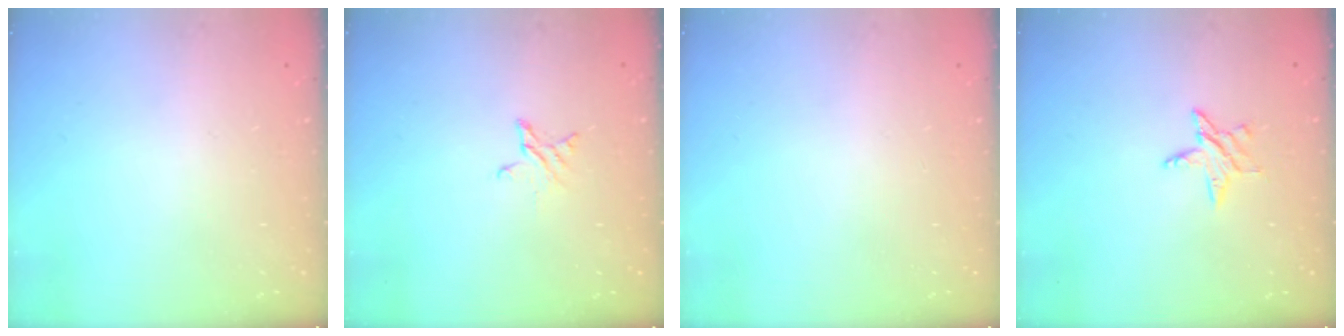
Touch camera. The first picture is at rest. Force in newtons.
{"total": 3.4, "press": 3.3, "slide": 0.3}
{"total": 0.0}
{"total": 5.3, "press": 5.3, "slide": 0.6}